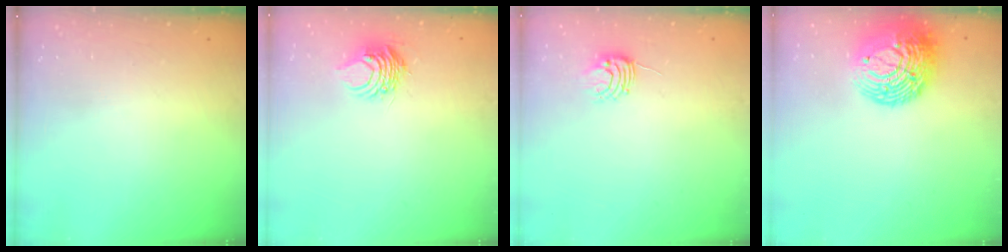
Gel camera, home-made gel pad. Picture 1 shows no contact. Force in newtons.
{"total": 6.8, "press": 6.7, "slide": 0.7}
{"total": 5.9, "press": 5.9, "slide": 0.5}
{"total": 18.5, "press": 18.4, "slide": 1.8}